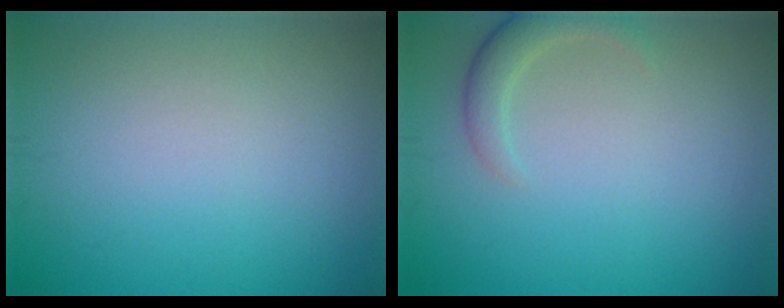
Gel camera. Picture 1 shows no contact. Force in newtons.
{"total": 2.2, "press": 2.2, "slide": 0.2}